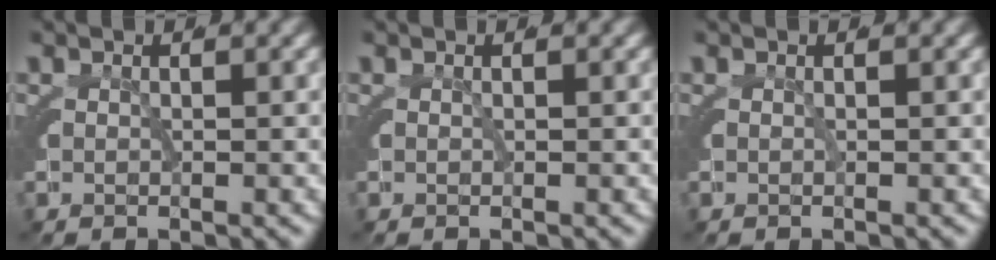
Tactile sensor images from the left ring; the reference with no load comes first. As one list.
[{"total": 0.0}, {"total": 0.0}]